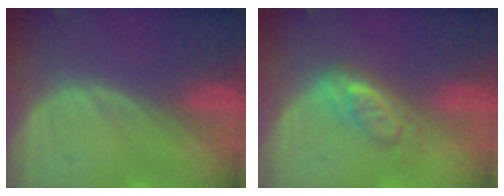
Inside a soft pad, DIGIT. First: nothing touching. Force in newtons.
{"total": 4.8, "press": 4.5, "slide": 1.5}